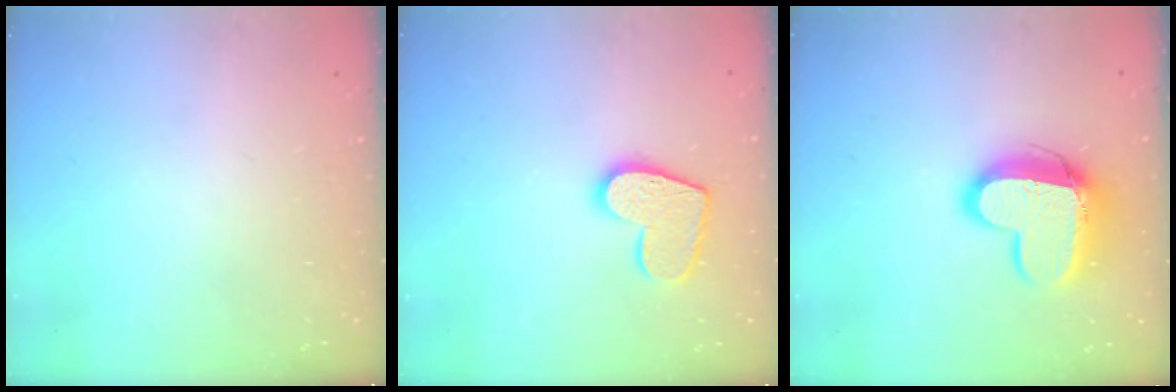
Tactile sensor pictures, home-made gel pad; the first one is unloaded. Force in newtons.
{"total": 12.1, "press": 12.0, "slide": 0.8}
{"total": 14.4, "press": 14.3, "slide": 1.4}